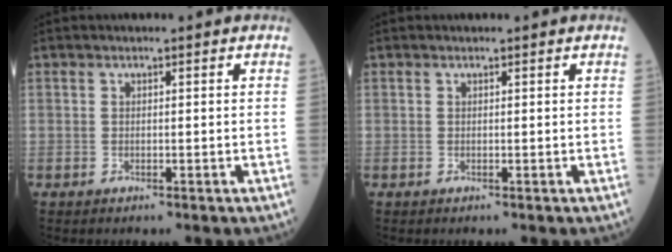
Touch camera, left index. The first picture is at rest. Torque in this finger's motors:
{"motor_torque": [0.02, 0.00, 0.00, 0.00]}